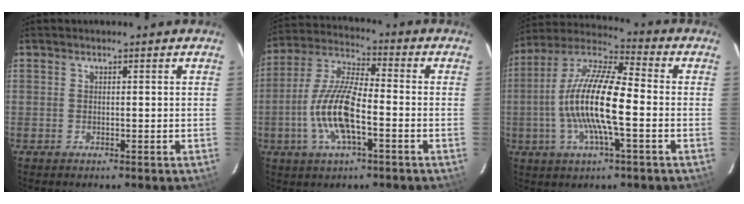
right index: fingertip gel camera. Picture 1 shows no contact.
{"total": 12.8, "force": [-3.9, 3.9, 11.6], "torque": [-0.246, 0.000, -0.080]}
{"total": 15.4, "force": [-2.5, 3.4, 14.8], "torque": [-0.289, 0.004, -0.058]}